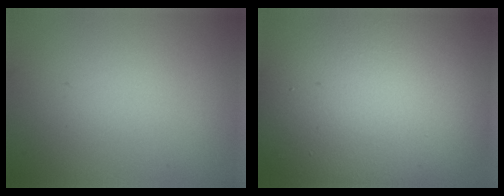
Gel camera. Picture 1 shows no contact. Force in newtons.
{"total": 17.4, "press": 17.3, "slide": 1.0}